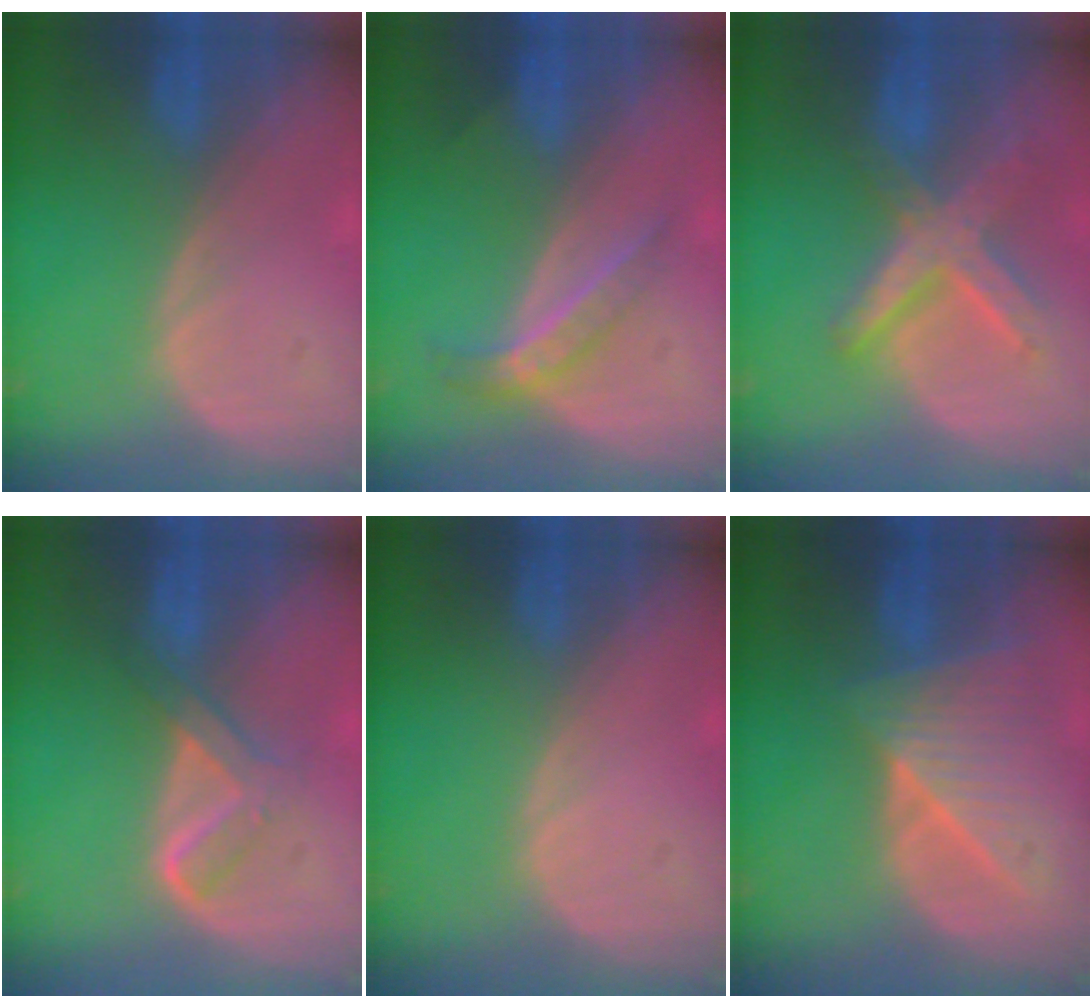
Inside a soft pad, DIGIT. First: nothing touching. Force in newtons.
{"total": 4.4, "press": 3.9, "slide": 2.1}
{"total": 8.5, "press": 7.3, "slide": 4.2}
{"total": 4.4, "press": 4.4, "slide": 0.4}
{"total": 0.0}
{"total": 8.3, "press": 7.5, "slide": 3.5}